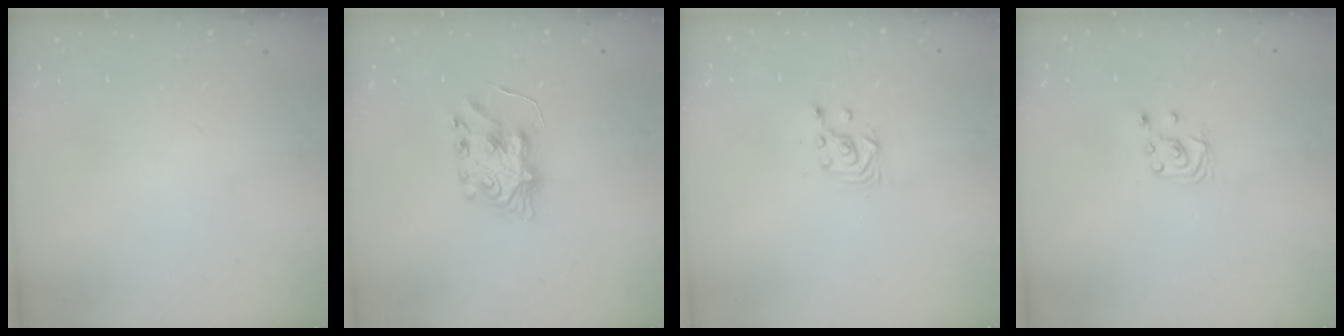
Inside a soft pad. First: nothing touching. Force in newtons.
{"total": 7.4, "press": 7.4, "slide": 0.2}
{"total": 3.6, "press": 3.6, "slide": 0.3}
{"total": 3.4, "press": 3.4, "slide": 0.3}